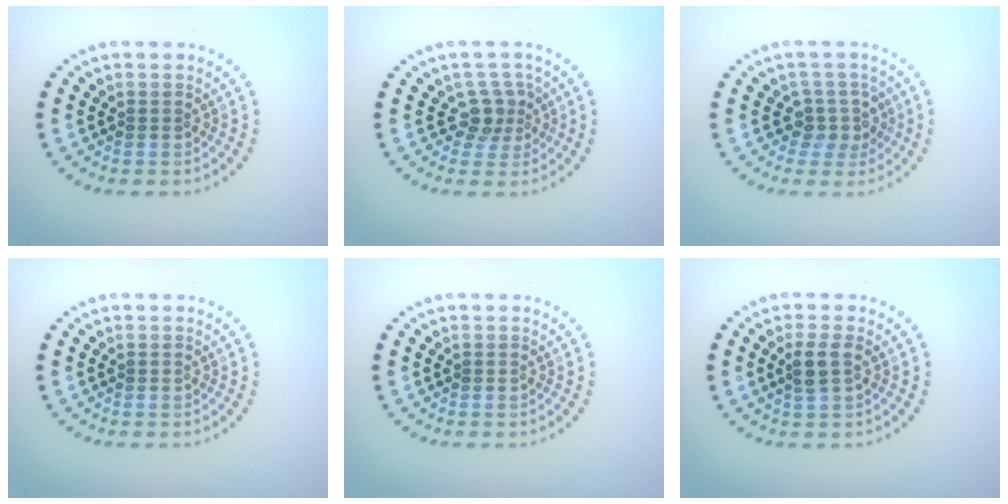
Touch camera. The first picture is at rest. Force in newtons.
{"total": 2.4, "press": 1.8, "slide": 1.6}
{"total": 2.3, "press": 1.9, "slide": 1.3}
{"total": 0.0}
{"total": 0.0}
{"total": 1.7, "press": 1.6, "slide": 0.8}